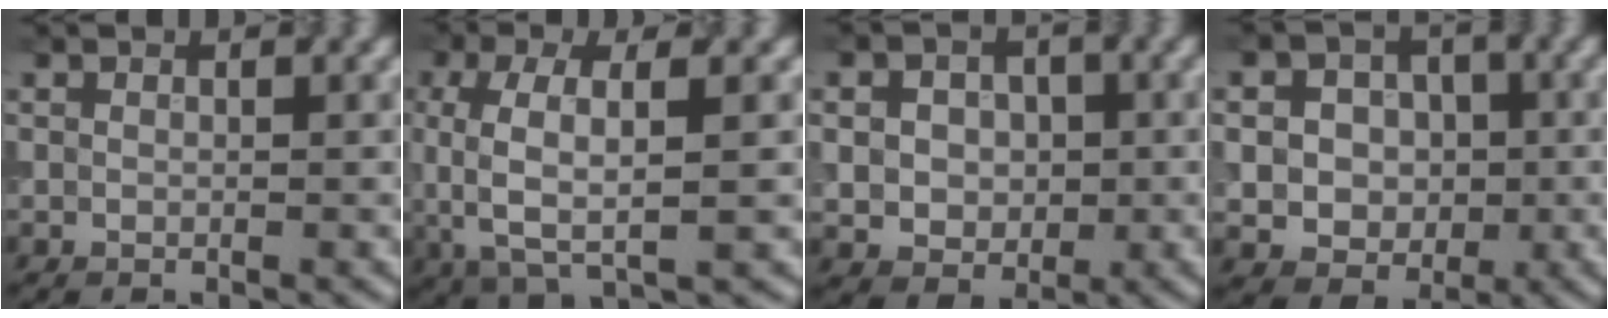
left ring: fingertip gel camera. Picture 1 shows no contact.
{"total": 5.8, "force": [0.0, 2.2, 5.4], "torque": [-0.112, 0.001, -0.002]}
{"total": 5.3, "force": [0.3, 4.4, 2.9], "torque": [-0.046, 0.013, -0.010]}
{"total": 6.1, "force": [0.0, 5.4, 2.9], "torque": [-0.036, 0.018, -0.021]}